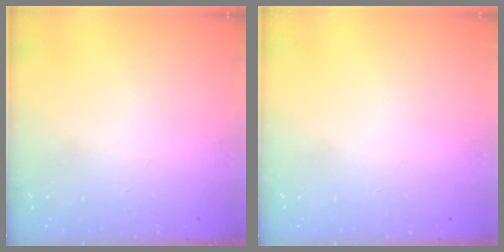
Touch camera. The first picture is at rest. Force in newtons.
{"total": 0.0}